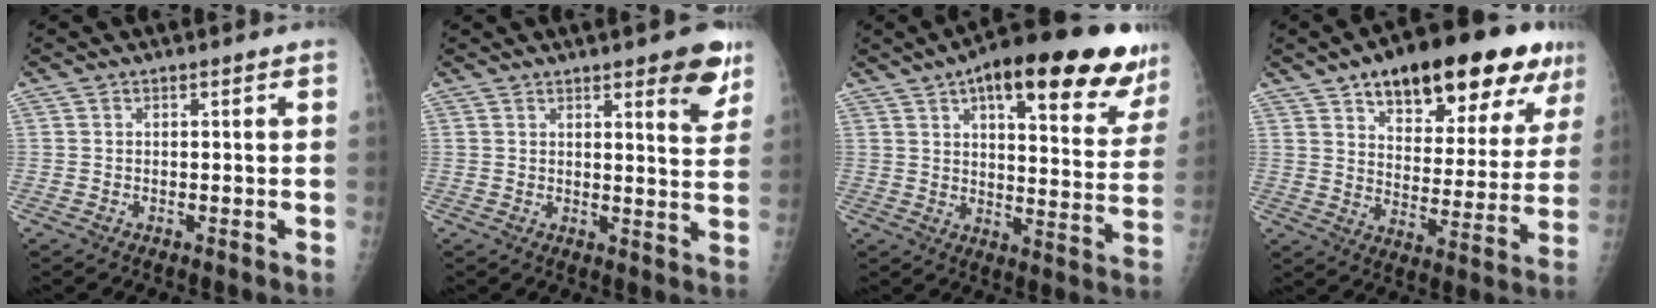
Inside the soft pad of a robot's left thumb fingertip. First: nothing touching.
{"total": 8.3, "force": [4.9, 2.1, 6.3], "torque": [-0.056, -0.026, 0.058]}
{"total": 25.4, "force": [14.8, 8.8, 18.6], "torque": [-0.222, -0.028, 0.197]}
{"total": 24.0, "force": [14.2, 10.0, 16.5], "torque": [-0.189, -0.023, 0.208]}